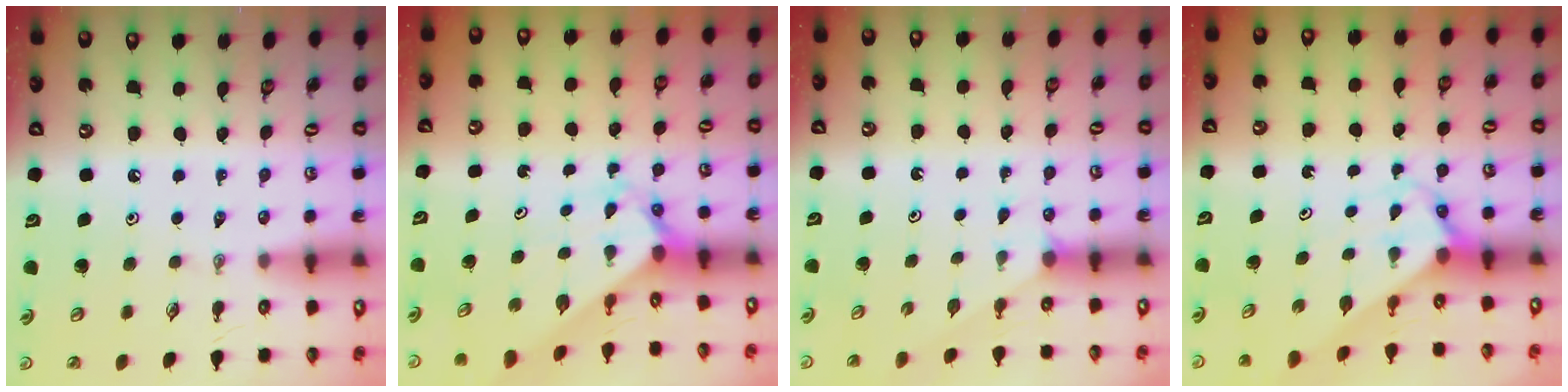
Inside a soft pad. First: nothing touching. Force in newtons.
{"total": 2.4, "press": 2.4, "slide": 0.2}
{"total": 1.8, "press": 1.8, "slide": 0.2}
{"total": 2.7, "press": 2.7, "slide": 0.2}